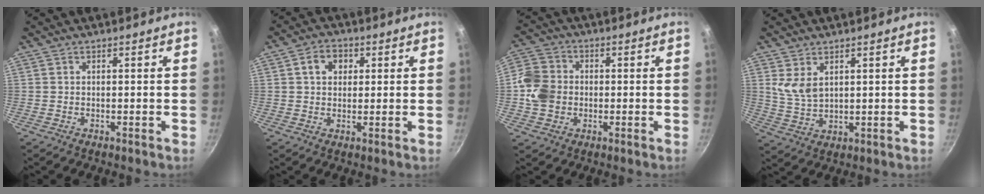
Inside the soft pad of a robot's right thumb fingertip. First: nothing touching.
{"total": 5.2, "force": [1.5, 4.1, 2.8], "torque": [-0.024, 0.005, 0.018]}
{"total": 8.5, "force": [-0.6, 7.3, 4.3], "torque": [-0.060, 0.011, -0.029]}
{"total": 5.3, "force": [2.4, 3.0, 3.6], "torque": [-0.061, -0.025, 0.055]}